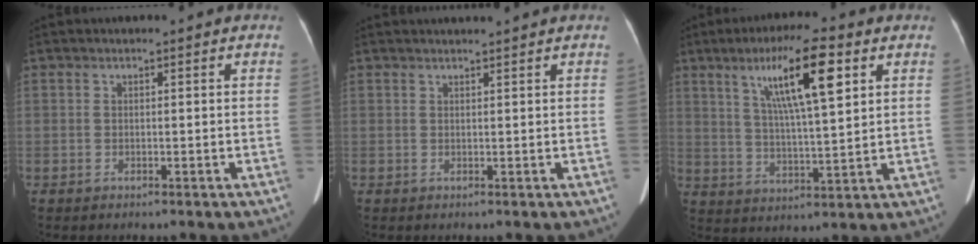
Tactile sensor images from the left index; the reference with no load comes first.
{"total": 2.7, "force": [2.5, -0.5, 0.8], "torque": [-0.009, 0.015, 0.038]}
{"total": 12.1, "force": [5.5, 1.3, 10.7], "torque": [-0.189, 0.011, 0.094]}